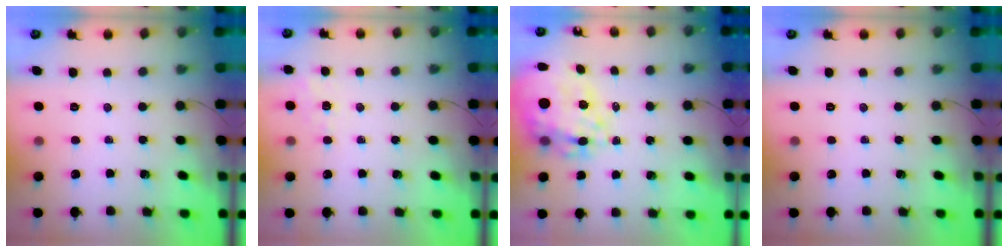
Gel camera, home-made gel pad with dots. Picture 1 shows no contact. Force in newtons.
{"total": 1.4, "press": 0.5, "slide": 1.3}
{"total": 14.8, "press": 13.9, "slide": 5.2}
{"total": 0.0}